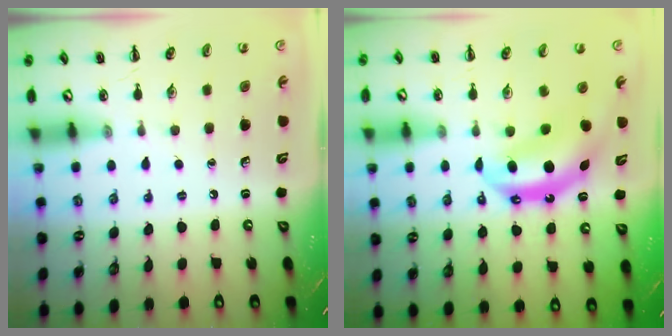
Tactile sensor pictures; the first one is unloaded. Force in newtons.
{"total": 9.4, "press": 9.2, "slide": 1.8}